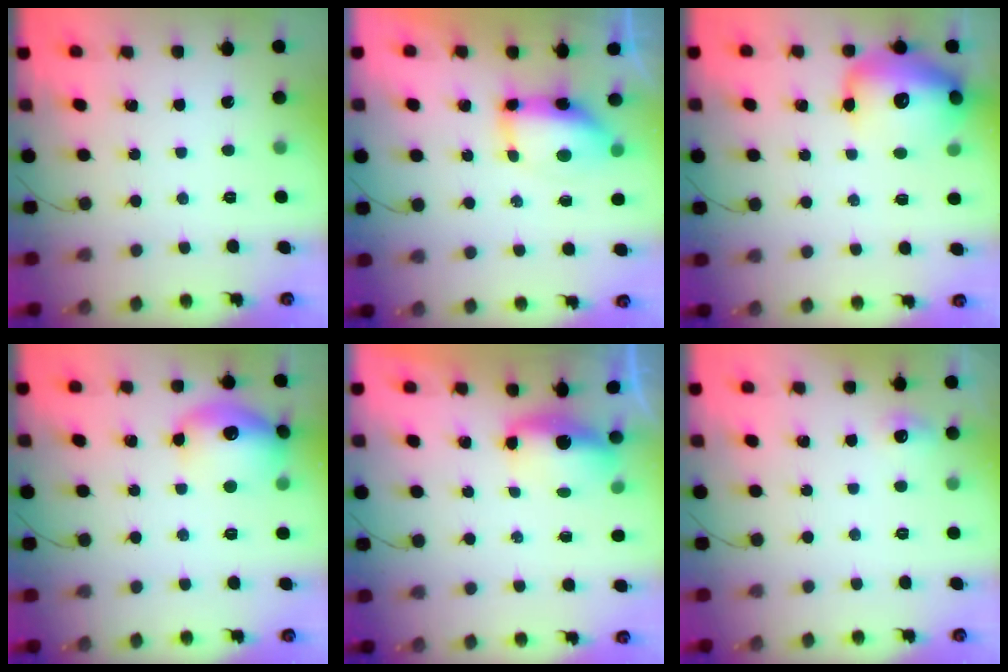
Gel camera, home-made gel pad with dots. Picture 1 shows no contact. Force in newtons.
{"total": 8.3, "press": 8.2, "slide": 1.2}
{"total": 18.0, "press": 17.8, "slide": 2.6}
{"total": 16.2, "press": 16.2, "slide": 1.5}
{"total": 5.7, "press": 5.7, "slide": 0.4}
{"total": 12.3, "press": 5.1, "slide": 11.2}